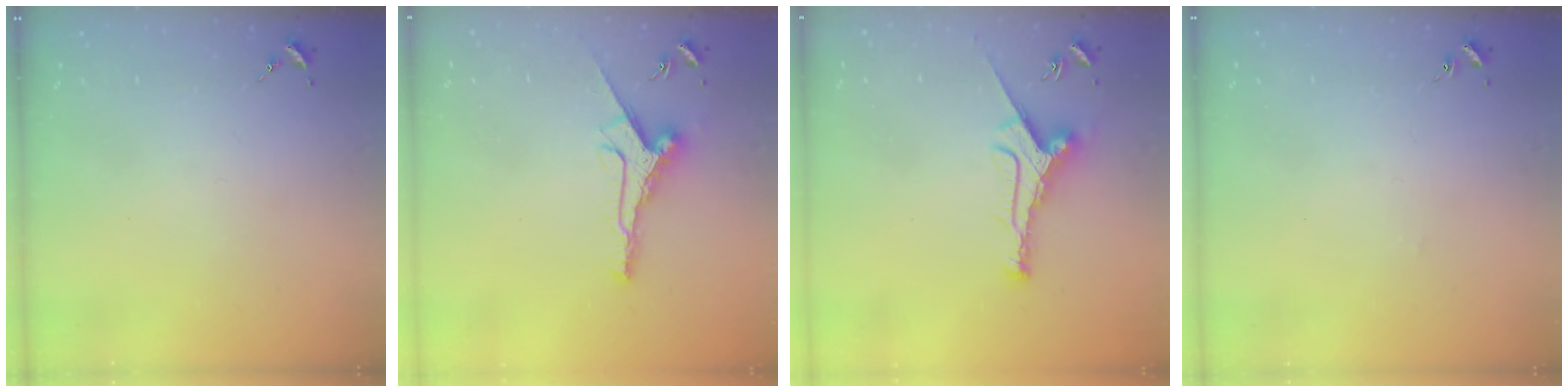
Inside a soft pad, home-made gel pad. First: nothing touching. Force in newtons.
{"total": 10.5, "press": 10.5, "slide": 0.3}
{"total": 10.0, "press": 10.0, "slide": 0.5}
{"total": 1.1, "press": 1.1, "slide": 0.2}